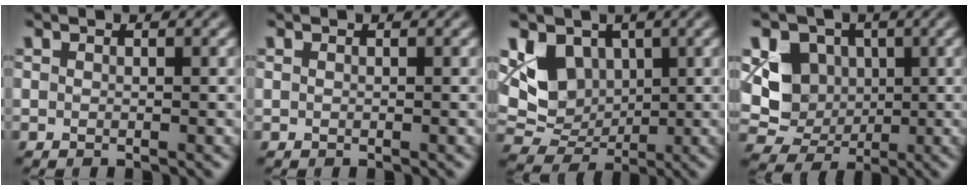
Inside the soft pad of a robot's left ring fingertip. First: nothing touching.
{"total": 0.0}
{"total": 5.9, "force": [1.3, 4.8, 3.3], "torque": [-0.056, -0.010, 0.024]}
{"total": 5.9, "force": [0.7, 5.2, 2.7], "torque": [-0.039, -0.004, 0.007]}